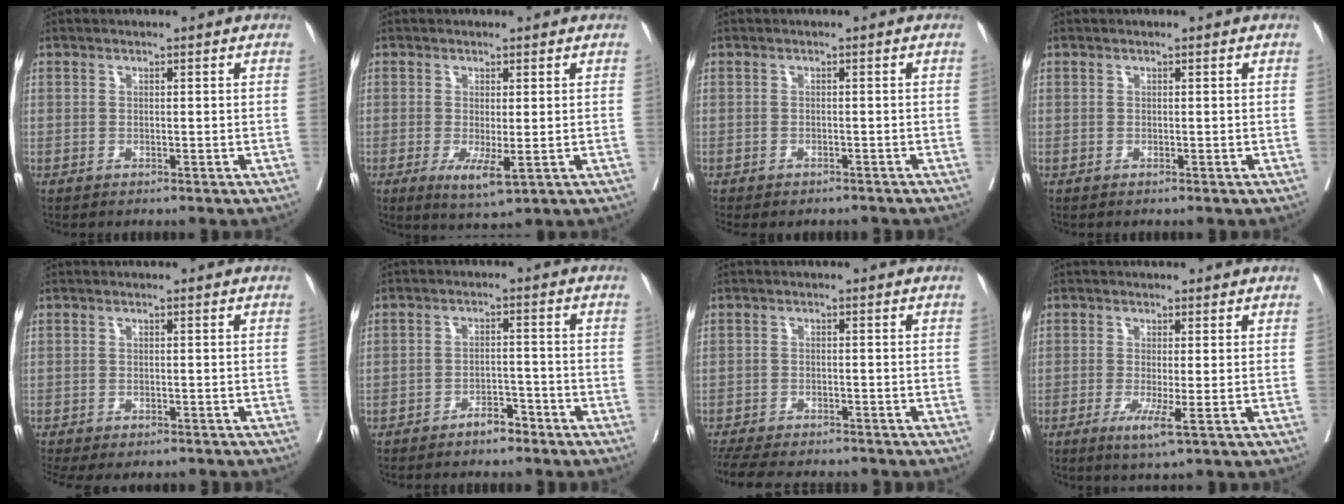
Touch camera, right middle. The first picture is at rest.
{"total": 4.5, "force": [-1.2, 1.0, 4.2], "torque": [-0.072, -0.014, -0.012]}
{"total": 5.3, "force": [-4.8, 1.8, 1.7], "torque": [-0.018, 0.001, -0.059]}
{"total": 0.0}
{"total": 8.9, "force": [-7.1, 3.3, 4.2], "torque": [-0.091, 0.000, -0.094]}
{"total": 3.5, "force": [-2.8, 1.2, 1.7], "torque": [-0.025, 0.005, -0.046]}
{"total": 12.2, "force": [-10.7, 3.1, 5.1], "torque": [-0.097, -0.013, -0.150]}
{"total": 3.8, "force": [-1.4, -0.1, 3.5], "torque": [-0.062, -0.013, -0.022]}